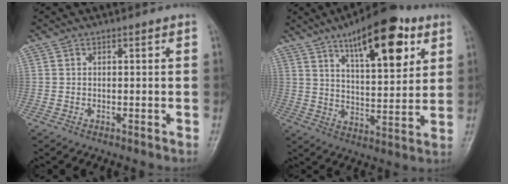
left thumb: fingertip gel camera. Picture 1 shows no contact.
{"total": 17.7, "force": [9.2, 6.5, 13.7], "torque": [-0.172, -0.036, 0.143]}